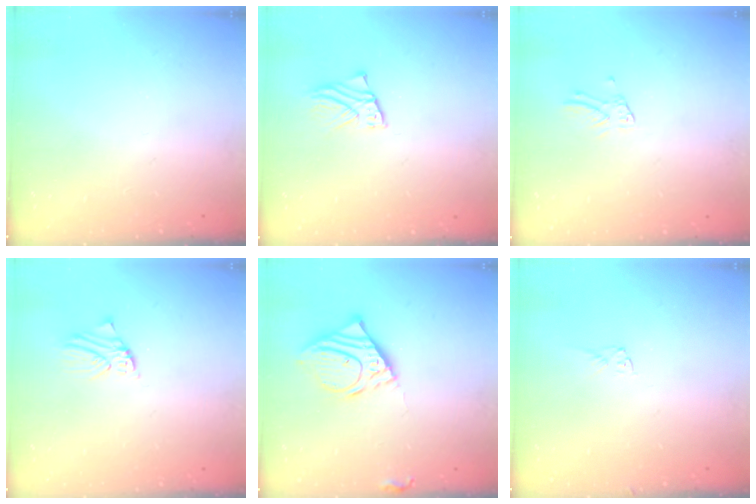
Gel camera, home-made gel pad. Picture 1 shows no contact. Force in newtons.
{"total": 1.8, "press": 1.8, "slide": 0.1}
{"total": 1.9, "press": 1.9, "slide": 0.2}
{"total": 0.8, "press": 0.8, "slide": 0.1}
{"total": 12.1, "press": 11.9, "slide": 2.0}
{"total": 3.9, "press": 3.9, "slide": 0.2}